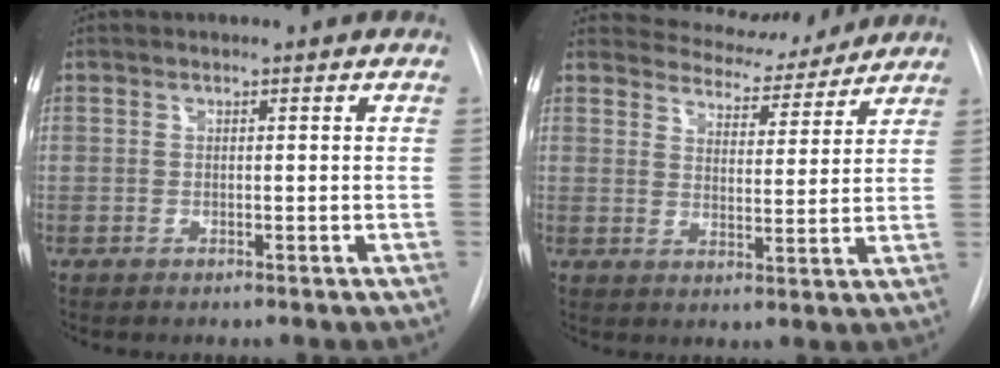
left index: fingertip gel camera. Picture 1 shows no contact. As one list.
[{"total": 9.4, "force": [9.0, 2.6, 1.1], "torque": [-0.011, -0.005, 0.118]}]